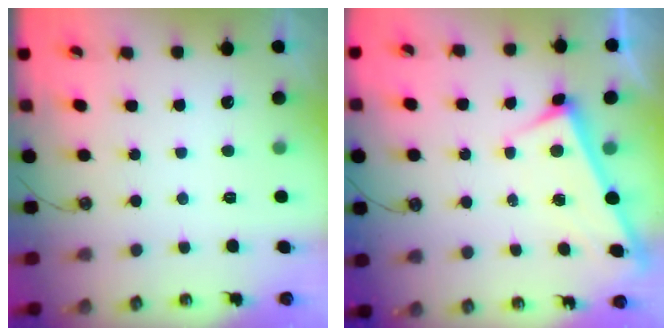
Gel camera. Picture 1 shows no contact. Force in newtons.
{"total": 2.9, "press": 2.9, "slide": 0.1}